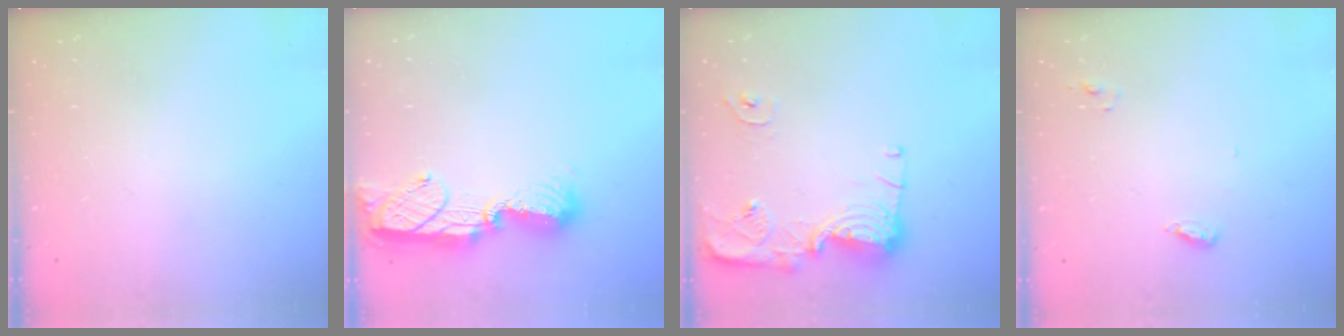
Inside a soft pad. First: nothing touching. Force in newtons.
{"total": 12.5, "press": 12.4, "slide": 1.0}
{"total": 13.8, "press": 13.8, "slide": 1.3}
{"total": 5.9, "press": 5.9, "slide": 0.3}